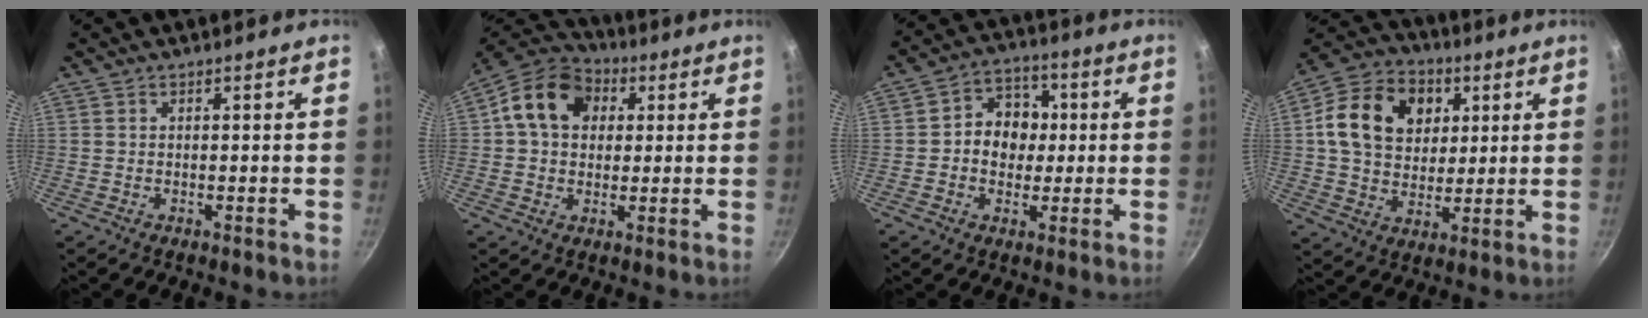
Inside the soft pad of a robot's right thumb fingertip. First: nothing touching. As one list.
[{"total": 13.6, "force": [3.2, 10.7, 7.7], "torque": [-0.108, 0.022, 0.035]}, {"total": 9.3, "force": [0.4, 7.9, 5.0], "torque": [-0.032, 0.014, -0.006]}, {"total": 17.1, "force": [4.6, 13.2, 9.9], "torque": [-0.149, 0.005, 0.068]}]